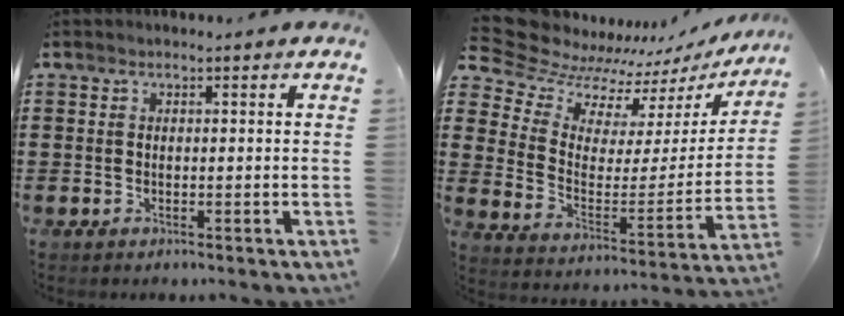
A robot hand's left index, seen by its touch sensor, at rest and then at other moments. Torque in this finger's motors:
{"motor_torque": [1.00, -1.14, -0.06, -0.17]}